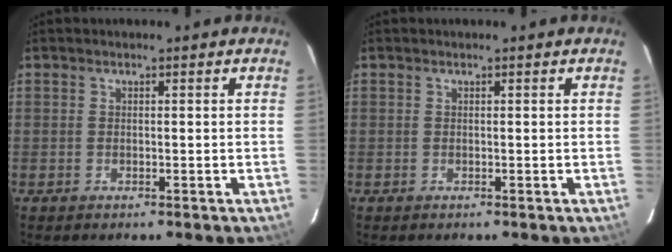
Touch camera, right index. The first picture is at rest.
{"total": 0.0}